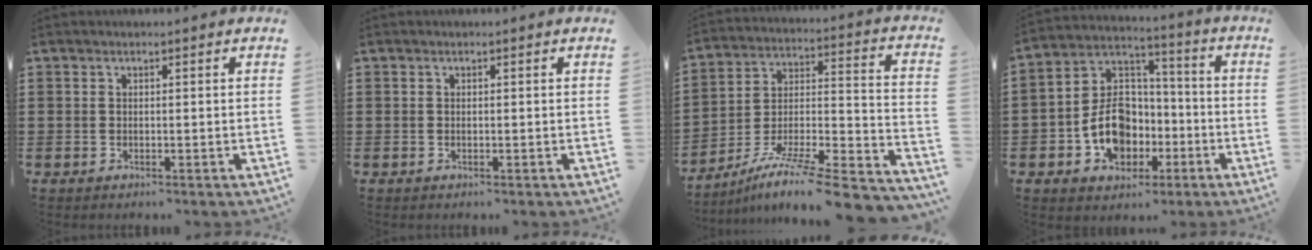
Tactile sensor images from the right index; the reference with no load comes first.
{"total": 0.0}
{"total": 9.5, "force": [-7.1, 0.5, 6.3], "torque": [-0.110, -0.005, -0.142]}
{"total": 10.8, "force": [-3.6, 8.2, 6.0], "torque": [-0.136, 0.023, -0.066]}